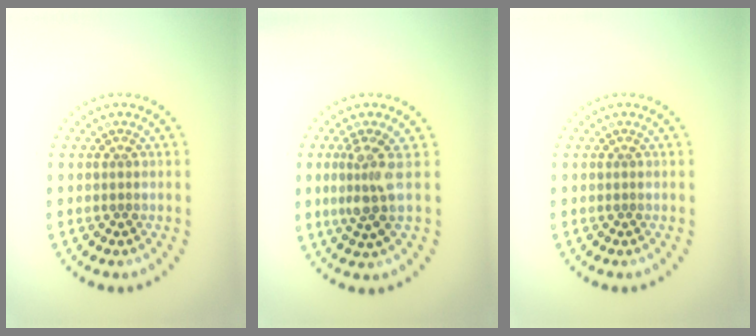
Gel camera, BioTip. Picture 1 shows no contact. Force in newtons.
{"total": 2.9, "press": 2.4, "slide": 1.6}
{"total": 0.0}